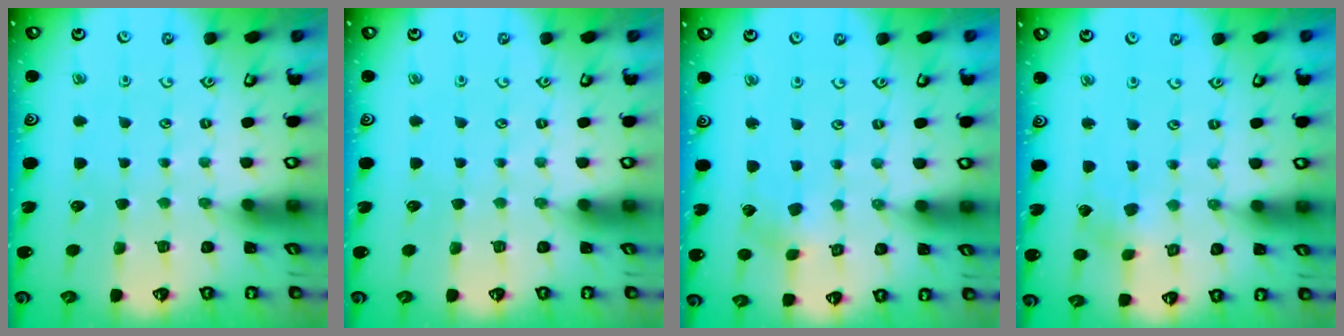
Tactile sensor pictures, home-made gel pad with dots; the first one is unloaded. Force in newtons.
{"total": 0.0}
{"total": 2.9, "press": 2.9, "slide": 0.4}
{"total": 2.4, "press": 2.4, "slide": 0.2}